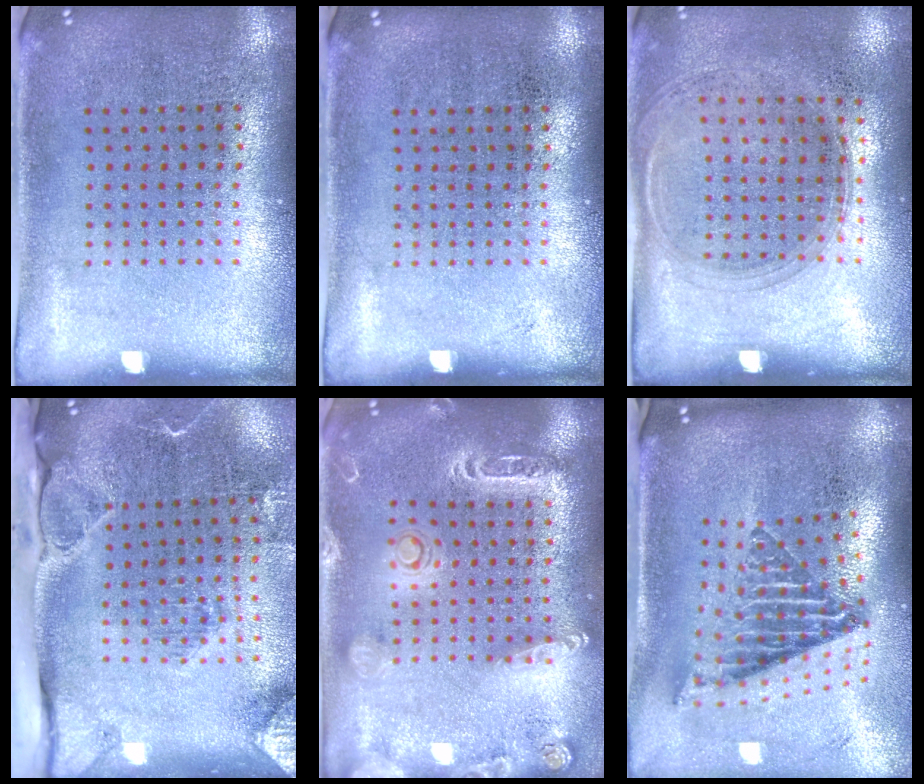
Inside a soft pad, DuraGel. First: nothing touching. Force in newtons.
{"total": 0.0}
{"total": 1.4, "press": 1.2, "slide": 0.6}
{"total": 3.0, "press": 2.3, "slide": 1.9}
{"total": 2.1, "press": 1.9, "slide": 0.8}
{"total": 2.6, "press": 1.6, "slide": 2.1}